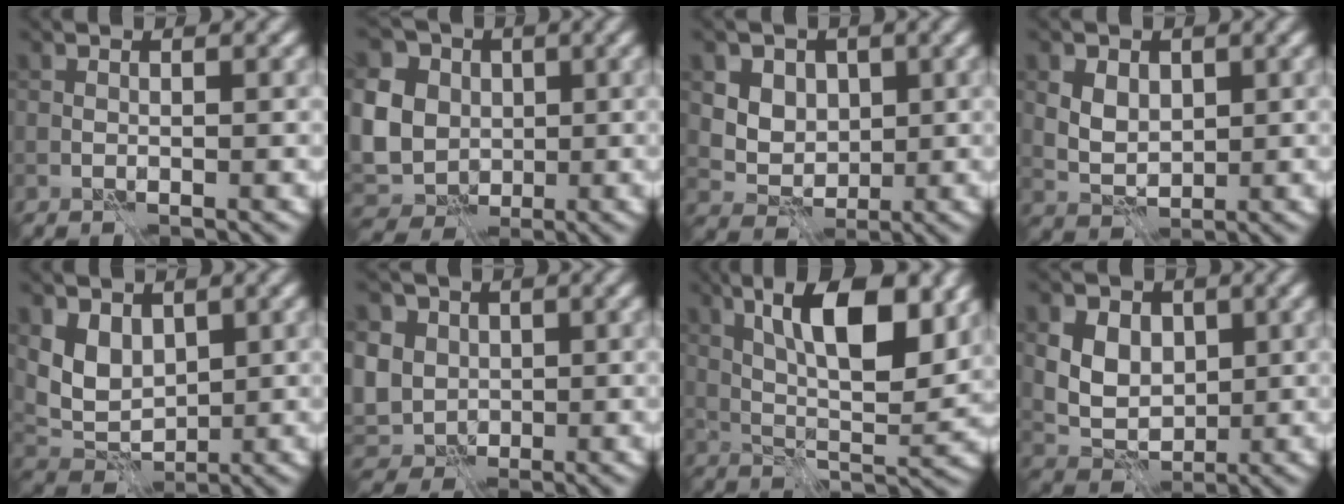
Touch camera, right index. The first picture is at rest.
{"total": 10.8, "force": [1.4, 9.3, 5.4], "torque": [-0.123, 0.010, 0.005]}
{"total": 6.3, "force": [2.6, 5.0, 2.8], "torque": [-0.051, 0.003, 0.043]}
{"total": 3.4, "force": [0.9, 2.5, 2.1], "torque": [-0.038, 0.000, 0.014]}
{"total": 3.7, "force": [1.5, 2.7, 2.1], "torque": [-0.043, -0.010, 0.030]}
{"total": 7.9, "force": [1.5, 6.8, 3.7], "torque": [-0.081, 0.021, 0.007]}
{"total": 10.0, "force": [3.8, 3.5, 8.6], "torque": [-0.139, 0.001, 0.065]}
{"total": 6.2, "force": [1.8, 4.8, 3.4], "torque": [-0.066, 0.010, 0.023]}